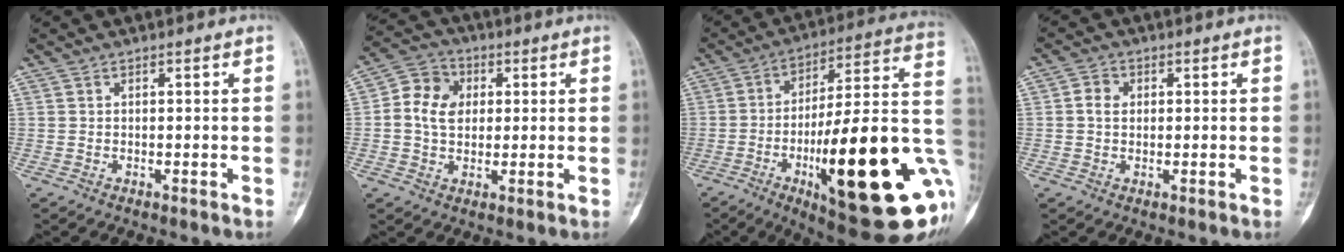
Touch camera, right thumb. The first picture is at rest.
{"total": 8.8, "force": [1.0, 7.1, 5.2], "torque": [-0.076, 0.013, 0.008]}
{"total": 32.4, "force": [-8.2, 8.2, 30.2], "torque": [-0.384, 0.004, -0.114]}
{"total": 3.0, "force": [0.3, 2.5, 1.6], "torque": [-0.021, 0.004, 0.002]}